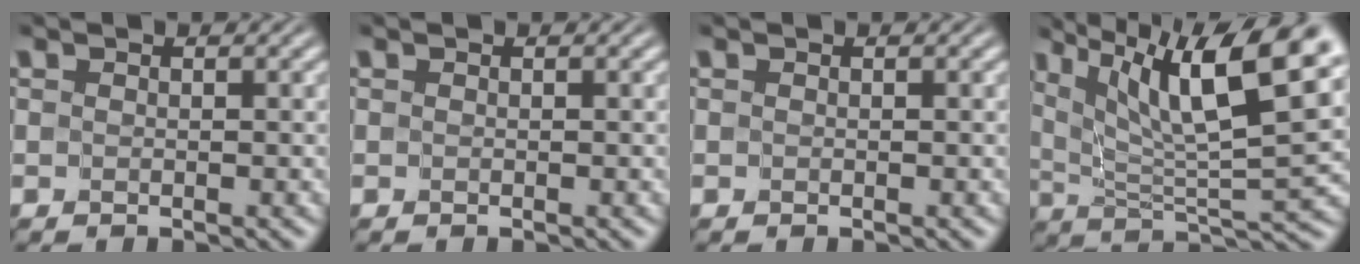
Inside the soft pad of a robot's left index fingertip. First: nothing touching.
{"total": 0.0}
{"total": 0.0}
{"total": 12.0, "force": [5.7, 2.7, 10.1], "torque": [-0.171, 0.007, 0.100]}